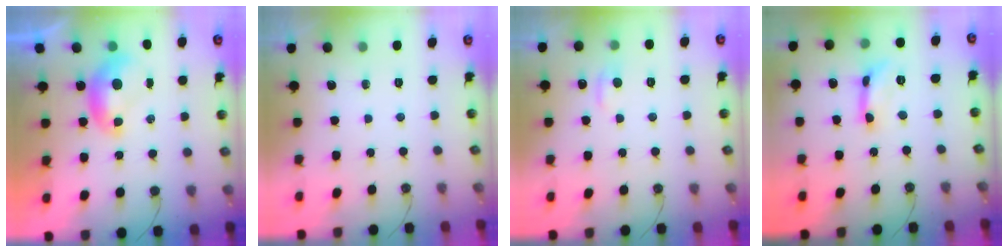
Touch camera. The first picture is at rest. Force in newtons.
{"total": 0.0}
{"total": 0.9, "press": 0.7, "slide": 0.6}
{"total": 1.3, "press": 1.3, "slide": 0.2}